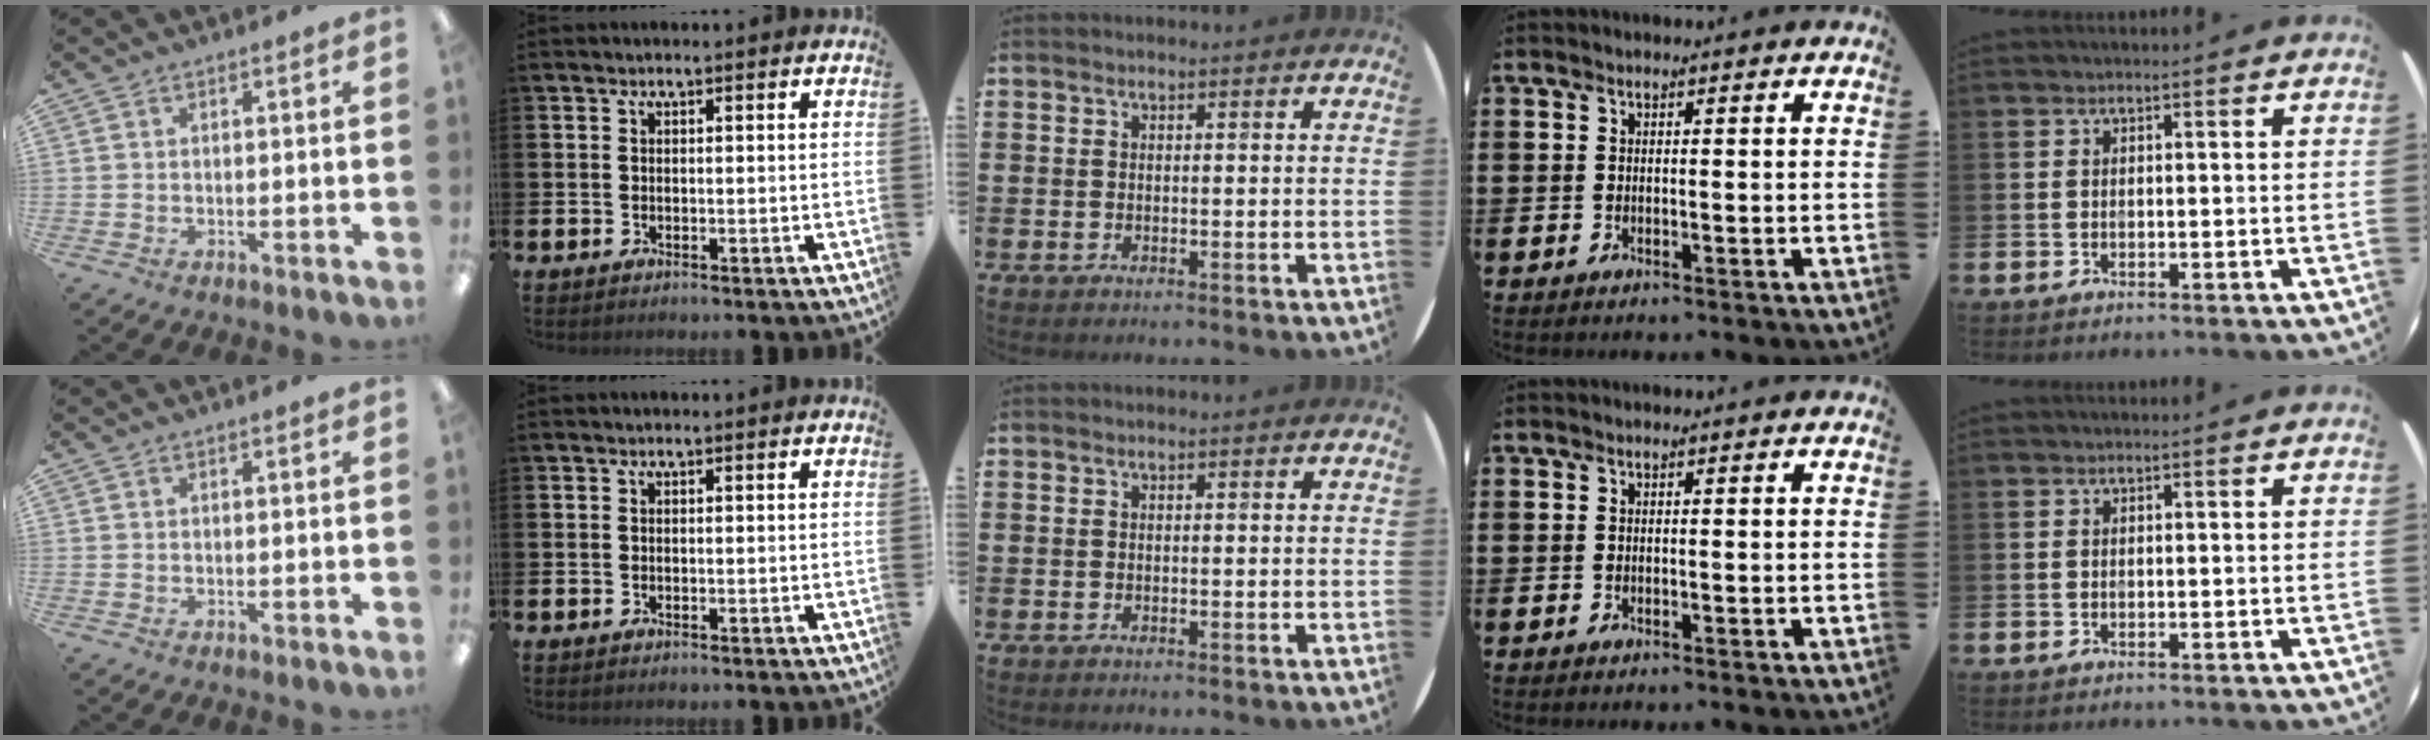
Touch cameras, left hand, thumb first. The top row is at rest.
{}